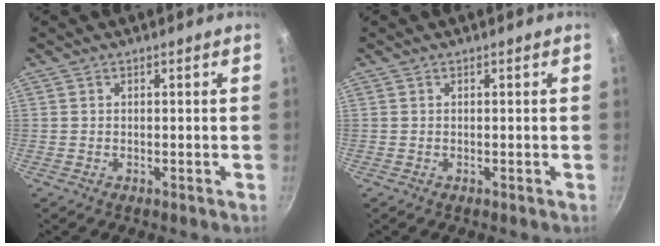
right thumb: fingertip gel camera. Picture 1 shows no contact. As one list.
[{"total": 0.0}]